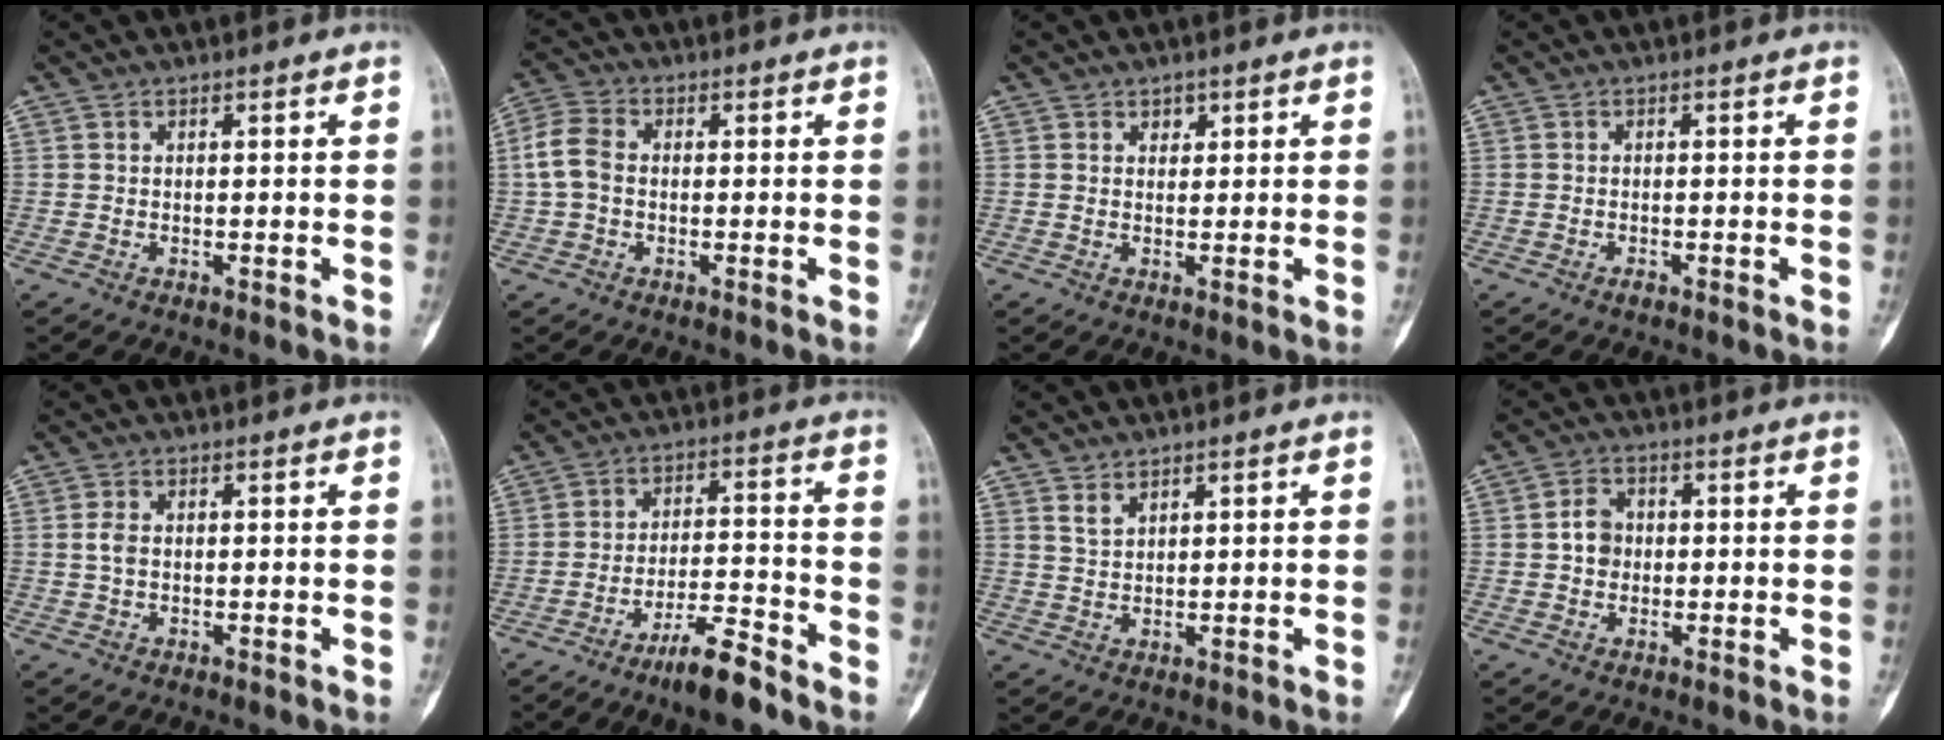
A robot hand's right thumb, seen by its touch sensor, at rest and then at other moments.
{"total": 5.6, "force": [-0.1, 4.0, 3.9], "torque": [-0.085, 0.017, -0.009]}
{"total": 1.5, "force": [0.9, 1.1, 0.4], "torque": [0.007, -0.005, 0.012]}
{"total": 0.7, "force": [-0.5, 0.3, 0.4], "torque": [-0.008, 0.004, -0.009]}
{"total": 2.1, "force": [0.1, 1.3, 1.6], "torque": [-0.035, 0.001, 0.002]}
{"total": 9.1, "force": [-6.8, 1.7, 5.7], "torque": [-0.100, 0.054, -0.117]}
{"total": 2.1, "force": [1.7, 0.8, 0.9], "torque": [-0.011, -0.013, 0.037]}
{"total": 4.4, "force": [0.1, 3.6, 2.4], "torque": [-0.028, 0.010, -0.004]}